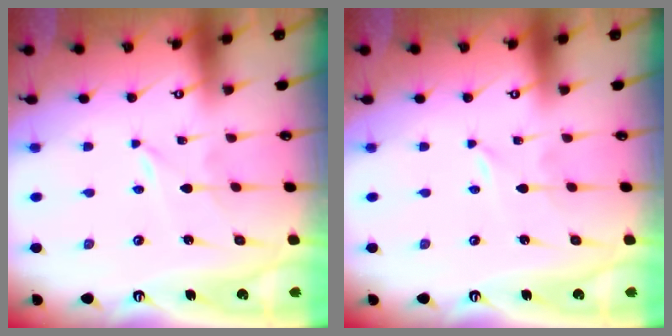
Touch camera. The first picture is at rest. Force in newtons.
{"total": 0.0}